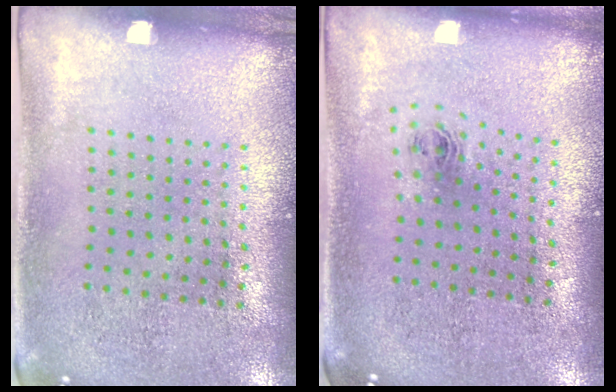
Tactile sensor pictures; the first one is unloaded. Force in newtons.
{"total": 0.9, "press": 0.3, "slide": 0.8}